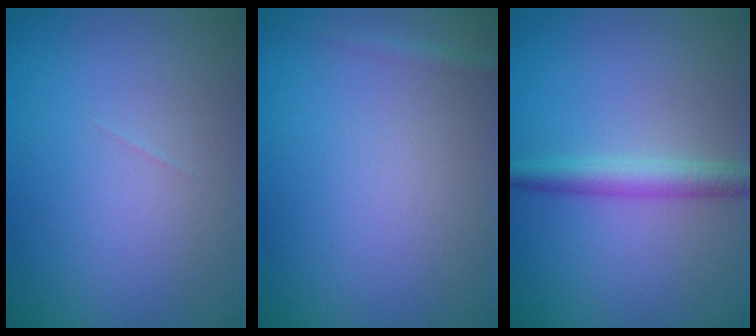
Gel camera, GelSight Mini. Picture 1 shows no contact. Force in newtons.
{"total": 0.9, "press": 0.9, "slide": 0.1}
{"total": 2.9, "press": 2.9, "slide": 0.1}